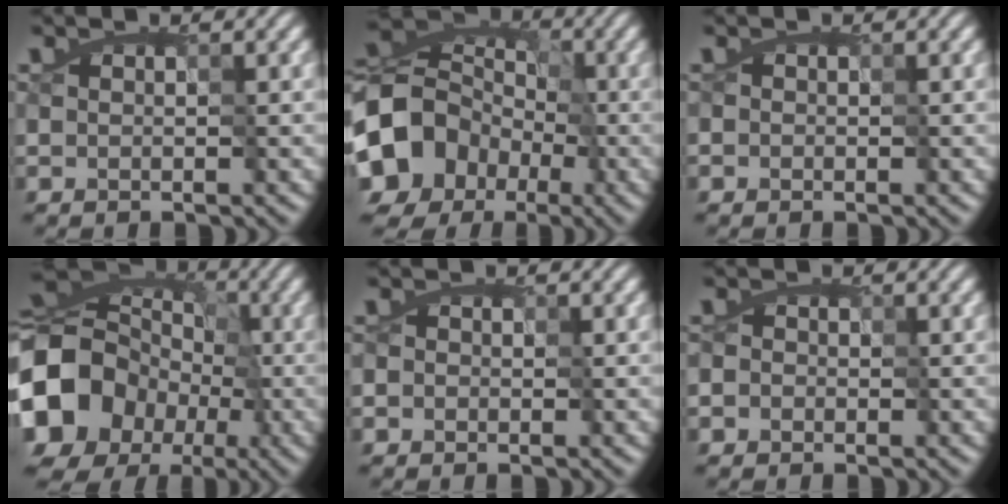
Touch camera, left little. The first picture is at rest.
{"total": 15.1, "force": [-6.1, 12.5, 5.9], "torque": [-0.129, -0.014, -0.135]}
{"total": 0.7, "force": [0.1, 0.6, 0.2], "torque": [-0.003, 0.003, 0.002]}
{"total": 17.8, "force": [-6.3, 14.8, 7.7], "torque": [-0.134, -0.013, -0.137]}
{"total": 2.1, "force": [0.2, 1.8, 0.9], "torque": [-0.015, 0.012, 0.006]}
{"total": 3.1, "force": [0.1, 2.8, 1.3], "torque": [-0.011, 0.018, -0.014]}